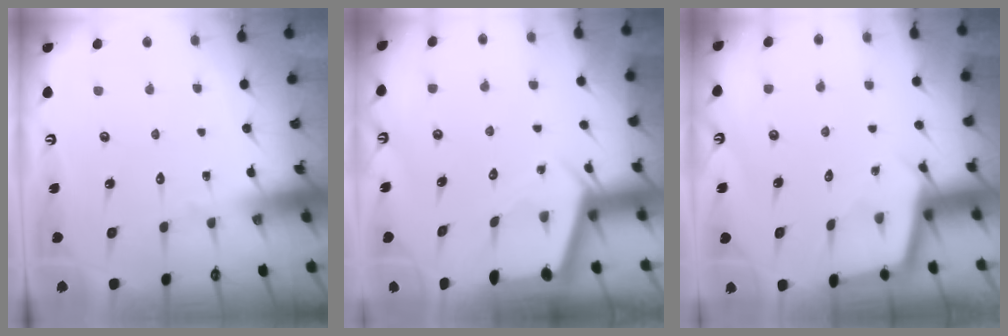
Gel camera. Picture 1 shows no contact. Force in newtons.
{"total": 2.5, "press": 2.5, "slide": 0.3}
{"total": 2.5, "press": 2.5, "slide": 0.2}